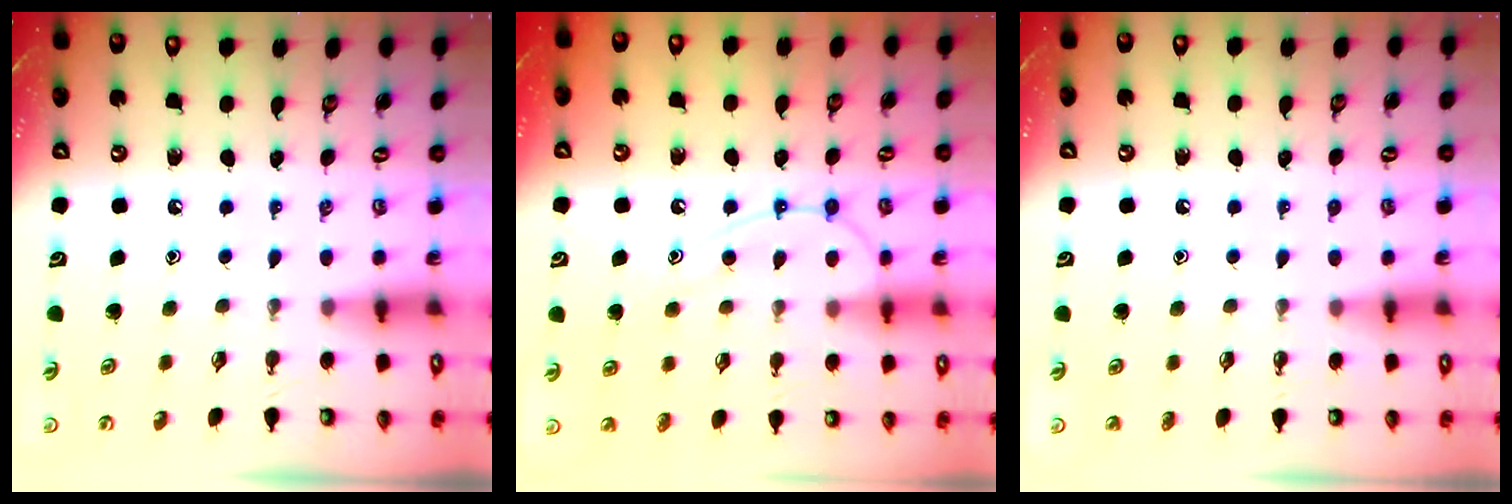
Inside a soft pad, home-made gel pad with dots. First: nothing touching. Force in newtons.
{"total": 14.0, "press": 14.0, "slide": 1.3}
{"total": 0.9, "press": 0.9, "slide": 0.0}